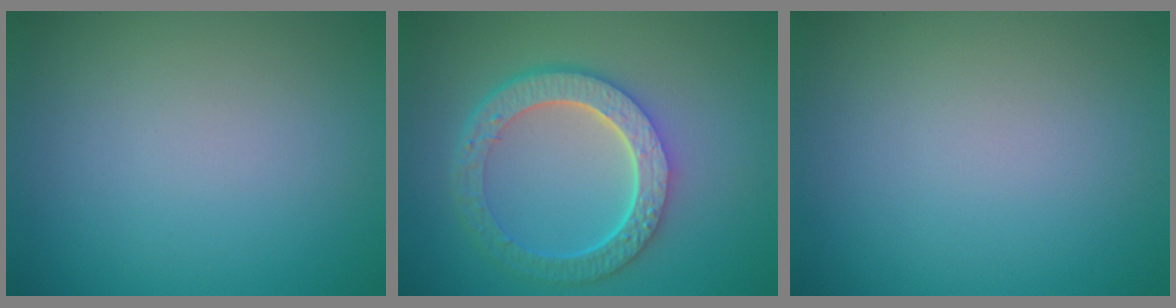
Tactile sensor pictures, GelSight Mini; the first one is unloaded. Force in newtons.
{"total": 6.3, "press": 4.7, "slide": 4.2}
{"total": 0.0}